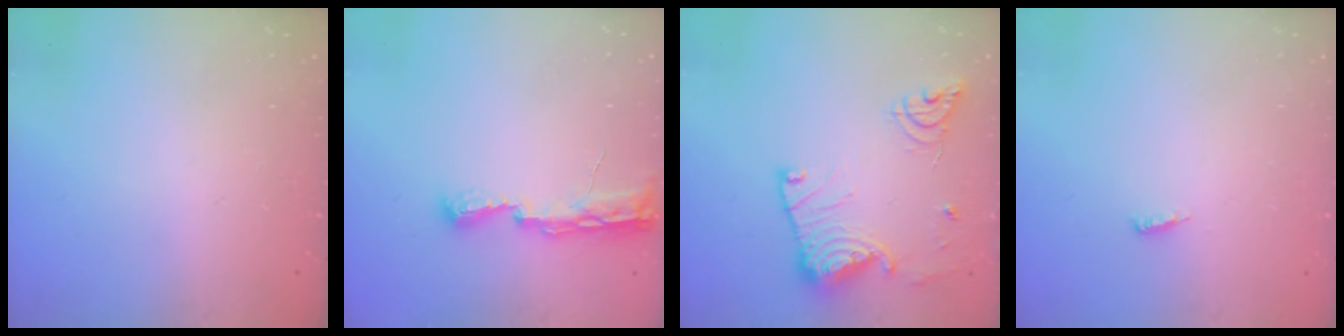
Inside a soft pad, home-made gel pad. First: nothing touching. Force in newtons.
{"total": 8.9, "press": 8.5, "slide": 2.3}
{"total": 17.8, "press": 17.8, "slide": 1.6}
{"total": 3.9, "press": 3.9, "slide": 0.4}